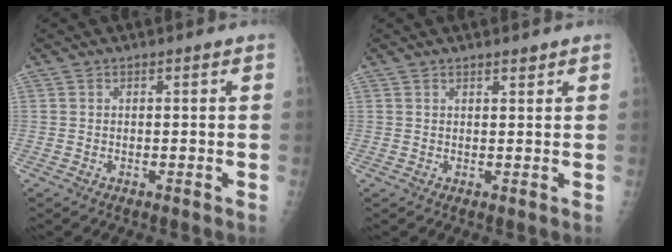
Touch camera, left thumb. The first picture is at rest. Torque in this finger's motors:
{"motor_torque": [-0.44, -0.09, -0.18, -0.09, -0.09]}